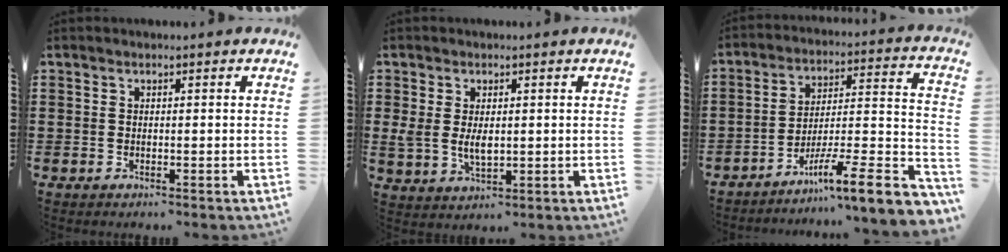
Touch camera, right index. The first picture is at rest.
{"total": 4.1, "force": [0.3, 2.6, 3.3], "torque": [-0.066, 0.002, 0.001]}
{"total": 9.2, "force": [-6.1, 0.6, 6.8], "torque": [-0.096, -0.011, -0.122]}